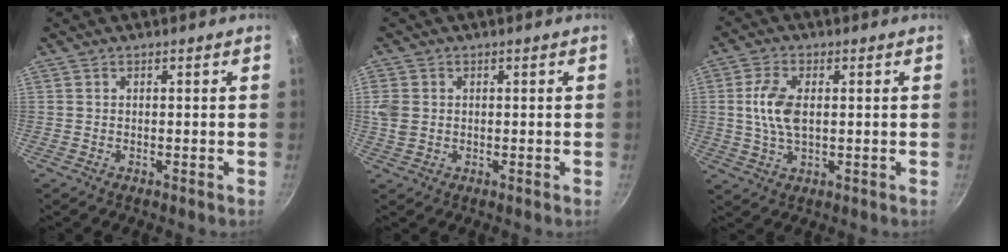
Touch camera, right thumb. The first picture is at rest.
{"total": 3.9, "force": [0.4, 3.2, 2.2], "torque": [-0.040, -0.003, 0.008]}
{"total": 7.6, "force": [0.8, 4.1, 6.4], "torque": [-0.128, 0.005, 0.013]}